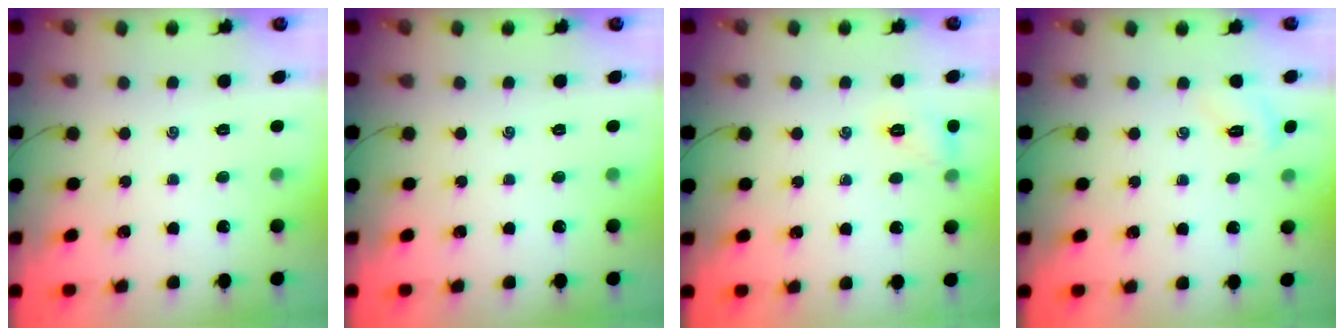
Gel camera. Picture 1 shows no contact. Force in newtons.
{"total": 0.0}
{"total": 6.8, "press": 6.6, "slide": 1.7}
{"total": 3.9, "press": 3.7, "slide": 1.1}